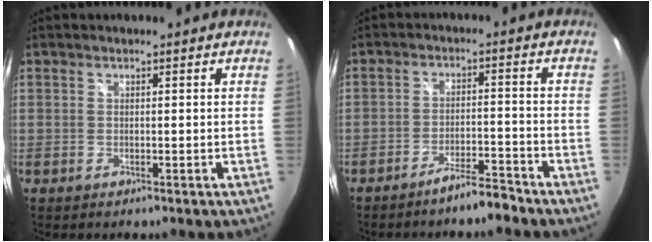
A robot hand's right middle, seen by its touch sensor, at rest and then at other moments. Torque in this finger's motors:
{"motor_torque": [1.17, -0.71, 0.16, 0.07]}